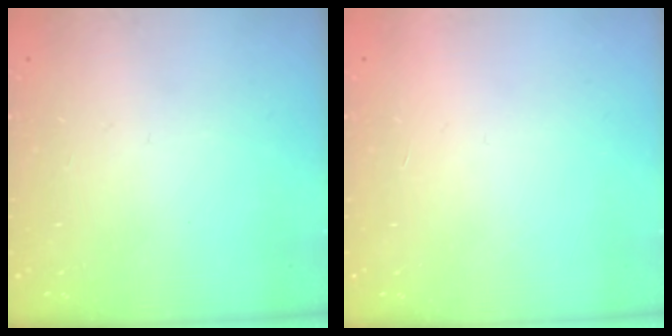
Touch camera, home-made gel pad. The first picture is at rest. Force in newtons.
{"total": 1.5, "press": 1.5, "slide": 0.1}